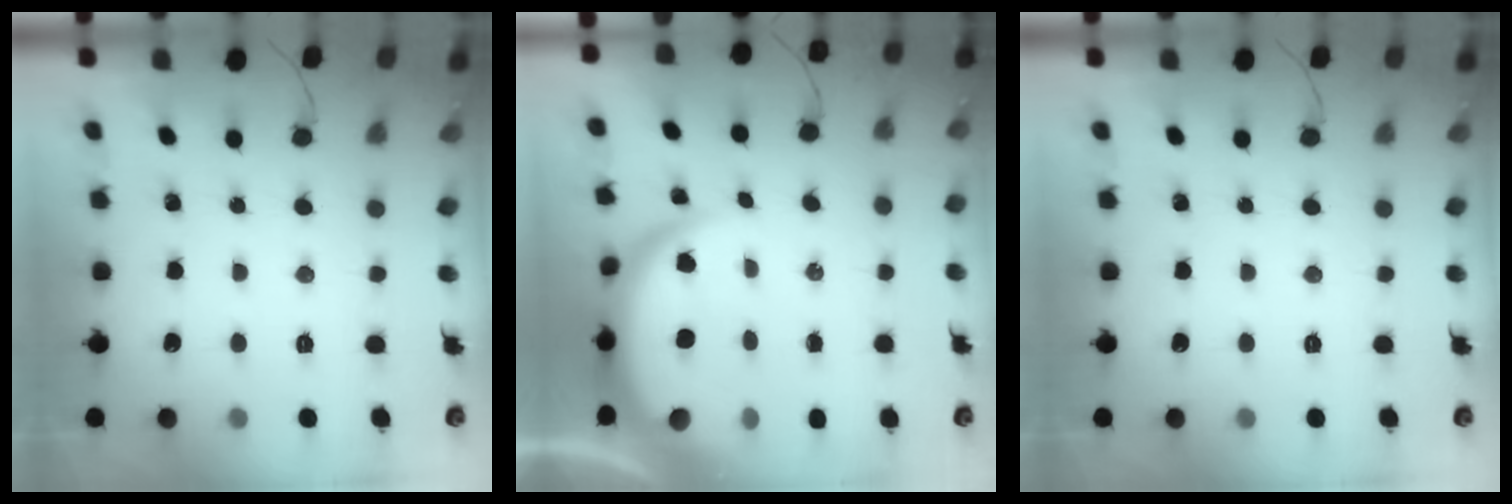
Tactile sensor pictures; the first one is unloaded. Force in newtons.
{"total": 8.0, "press": 8.0, "slide": 0.9}
{"total": 0.0}